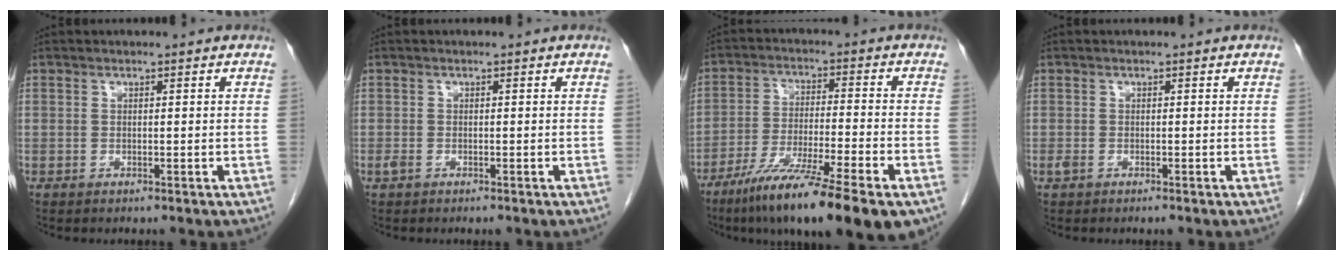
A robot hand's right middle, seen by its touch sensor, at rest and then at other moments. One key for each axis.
{"total": 1.5, "fx": -0.8, "fy": 0.8, "fz": 1.1, "tx": -0.026, "ty": -0.003, "tz": -0.007}
{"total": 17.1, "fx": -11.4, "fy": 0.8, "fz": 12.8, "tx": -0.188, "ty": -0.045, "tz": -0.191}
{"total": 1.4, "fx": -0.8, "fy": 0.7, "fz": 1.0, "tx": -0.026, "ty": -0.003, "tz": -0.008}